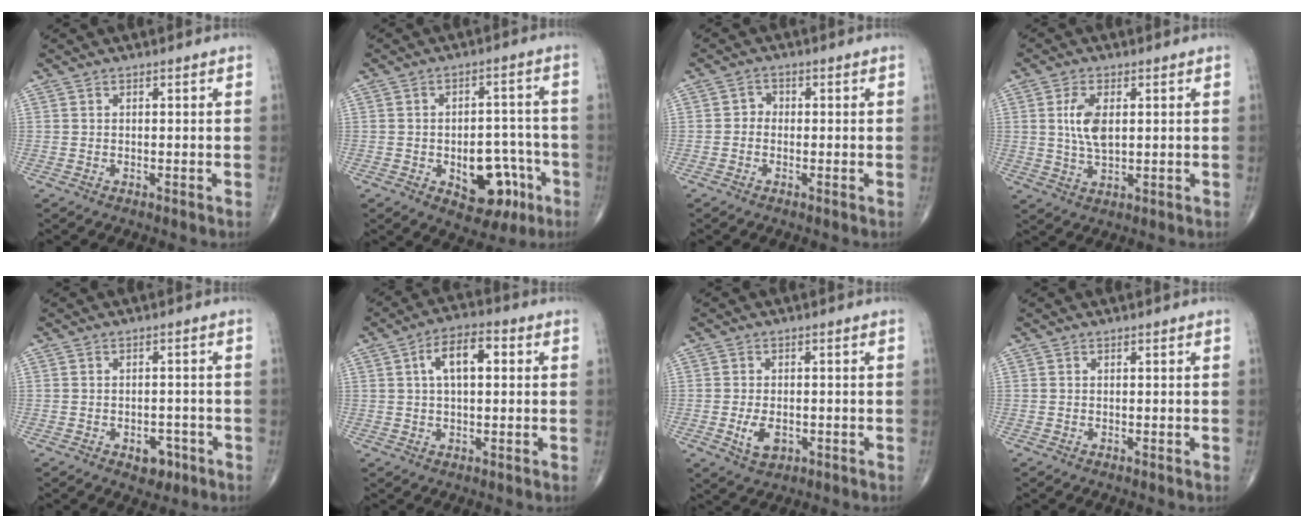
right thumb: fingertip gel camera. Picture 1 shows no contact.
{"total": 11.6, "force": [-4.5, 7.1, 8.1], "torque": [-0.071, 0.039, -0.049]}
{"total": 1.9, "force": [-0.5, 1.6, 0.9], "torque": [0.001, 0.007, -0.017]}
{"total": 6.4, "force": [1.1, 3.1, 5.4], "torque": [-0.108, -0.006, 0.023]}
{"total": 3.9, "force": [-2.0, 2.6, 2.2], "torque": [-0.011, 0.012, -0.021]}
{"total": 8.0, "force": [1.7, 3.9, 6.8], "torque": [-0.108, 0.018, 0.023]}
{"total": 4.5, "force": [-1.2, 2.7, 3.3], "torque": [-0.057, -0.003, -0.014]}
{"total": 0.0}